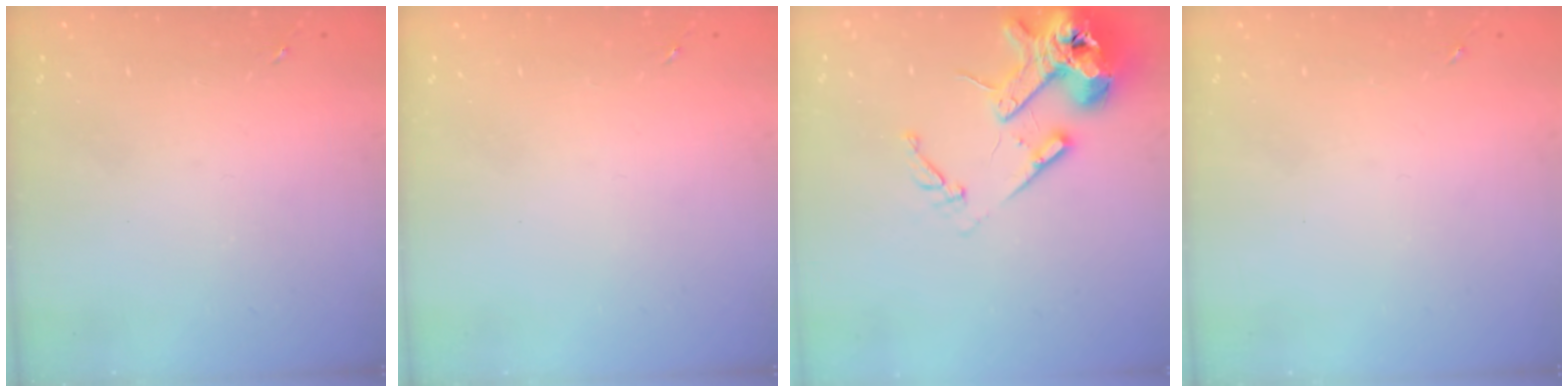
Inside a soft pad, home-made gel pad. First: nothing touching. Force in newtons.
{"total": 0.0}
{"total": 16.3, "press": 16.2, "slide": 2.3}
{"total": 0.0}